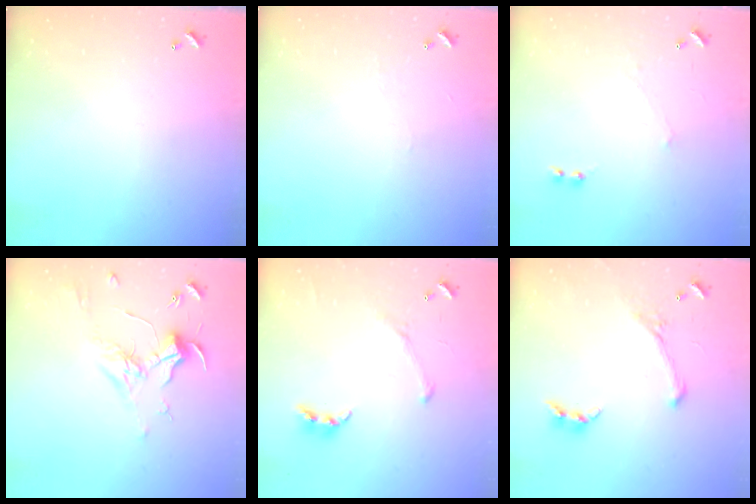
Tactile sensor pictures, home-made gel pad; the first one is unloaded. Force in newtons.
{"total": 2.3, "press": 2.3, "slide": 0.4}
{"total": 0.9, "press": 0.3, "slide": 0.8}
{"total": 2.0, "press": 1.8, "slide": 0.7}
{"total": 2.3, "press": 2.3, "slide": 0.5}
{"total": 1.4, "press": 0.6, "slide": 1.2}